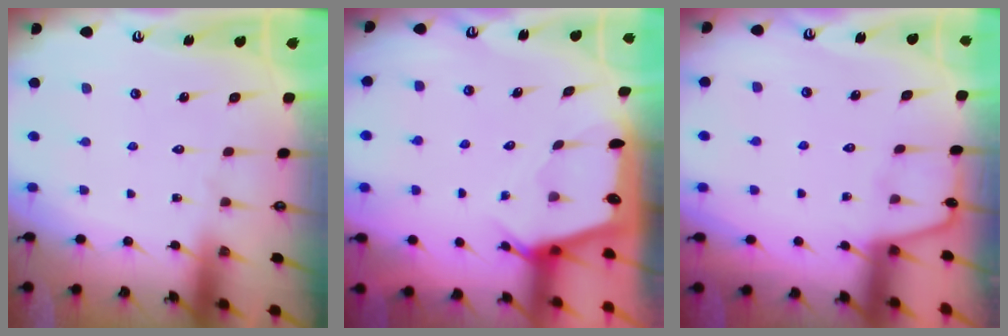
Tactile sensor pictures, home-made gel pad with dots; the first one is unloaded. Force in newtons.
{"total": 2.4, "press": 2.4, "slide": 0.2}
{"total": 1.9, "press": 1.8, "slide": 0.3}